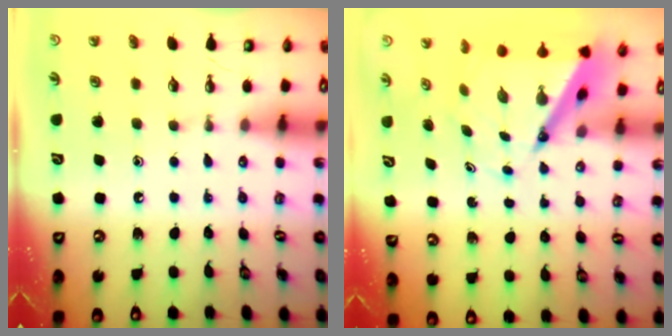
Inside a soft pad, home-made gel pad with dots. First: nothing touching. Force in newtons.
{"total": 7.3, "press": 7.3, "slide": 0.7}